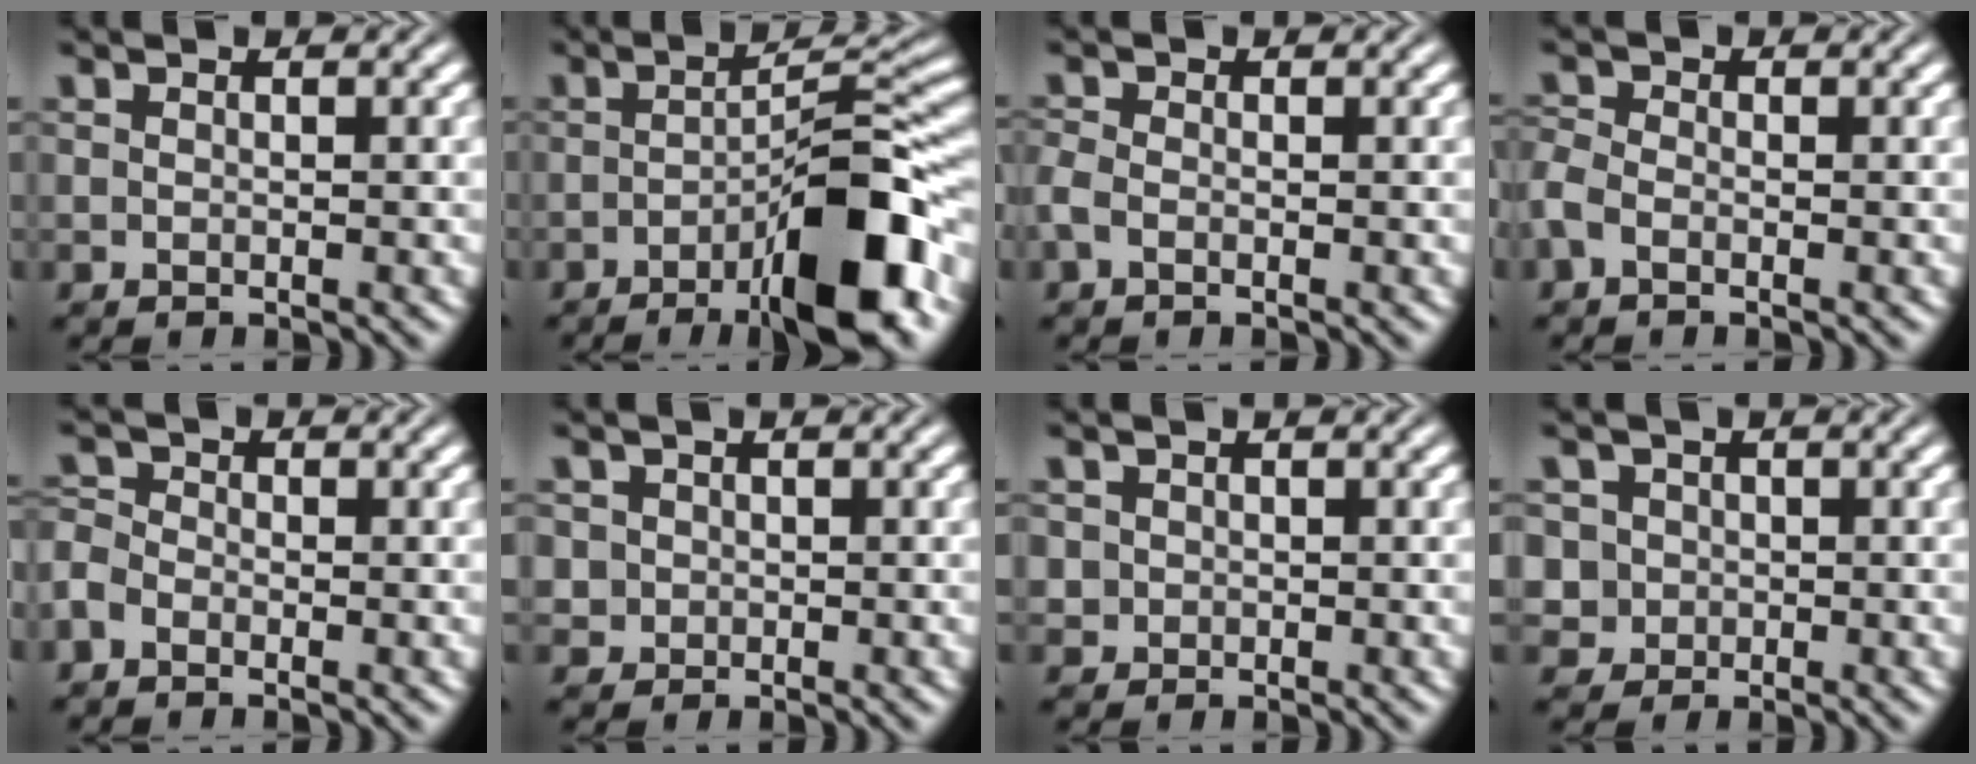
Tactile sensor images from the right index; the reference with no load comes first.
{"total": 8.8, "force": [-4.1, 0.8, 7.7], "torque": [-0.098, -0.005, -0.054]}
{"total": 1.0, "force": [-0.8, -0.1, 0.6], "torque": [-0.015, -0.006, -0.011]}
{"total": 1.3, "force": [-1.0, 0.4, 0.8], "torque": [-0.017, -0.008, -0.017]}
{"total": 1.4, "force": [-1.0, 0.8, 0.7], "torque": [-0.011, -0.010, -0.017]}
{"total": 2.7, "force": [-0.1, 2.6, 0.8], "torque": [-0.024, -0.011, 0.002]}
{"total": 2.1, "force": [0.0, 2.0, 0.6], "torque": [-0.019, -0.010, 0.003]}
{"total": 4.6, "force": [-0.4, 4.3, 1.6], "torque": [-0.039, -0.020, -0.002]}